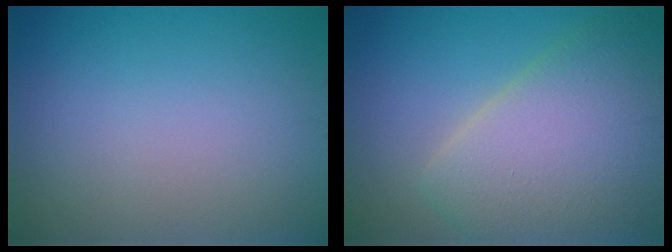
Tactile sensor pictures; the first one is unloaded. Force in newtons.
{"total": 8.9, "press": 8.9, "slide": 0.5}